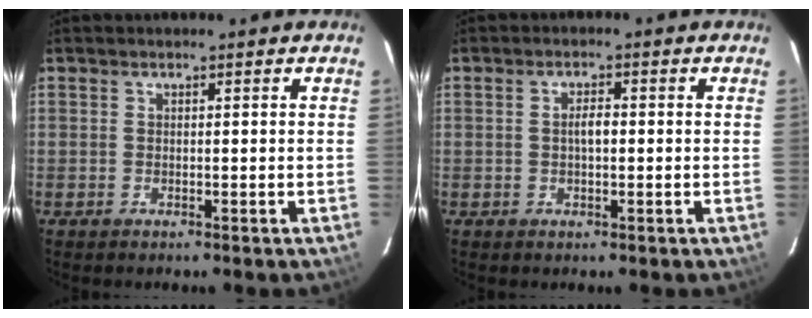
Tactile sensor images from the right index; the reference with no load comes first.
{"total": 2.2, "force": [-0.1, 0.9, 2.0], "torque": [-0.037, 0.006, -0.002]}